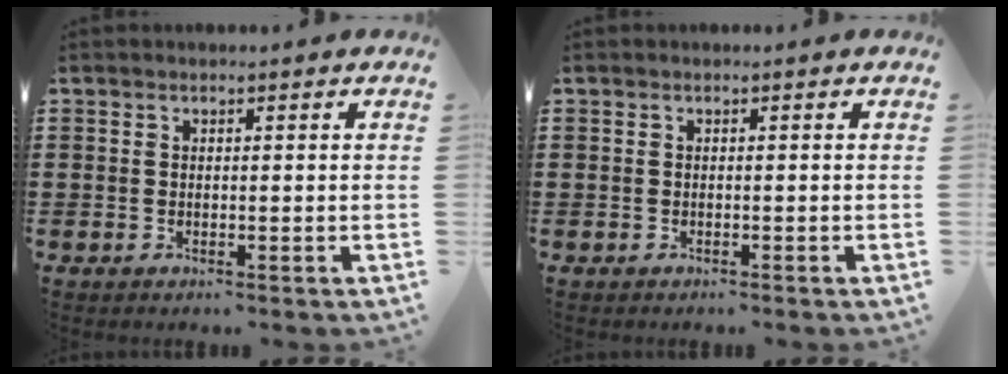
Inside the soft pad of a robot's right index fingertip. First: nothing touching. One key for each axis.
{"total": 0.0}